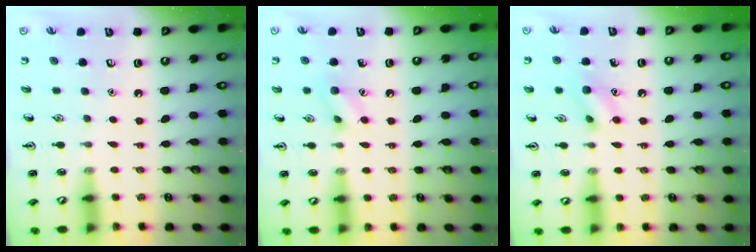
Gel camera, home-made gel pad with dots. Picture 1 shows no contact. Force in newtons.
{"total": 6.4, "press": 6.4, "slide": 0.9}
{"total": 8.5, "press": 8.4, "slide": 1.0}